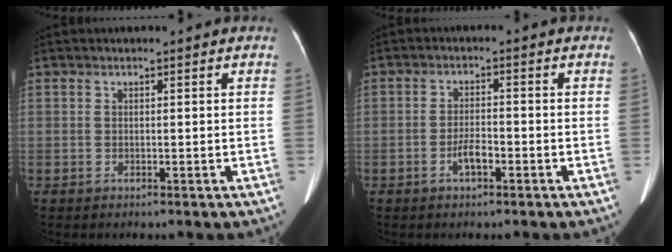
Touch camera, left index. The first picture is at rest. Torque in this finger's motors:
{"motor_torque": [0.41, 0.25, 0.01, 0.01]}